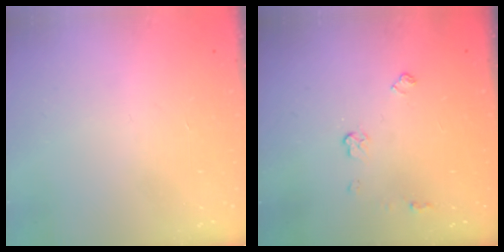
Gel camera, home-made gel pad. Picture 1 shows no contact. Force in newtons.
{"total": 4.6, "press": 4.6, "slide": 0.7}